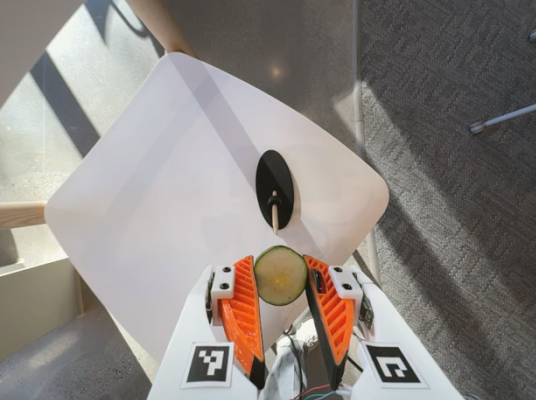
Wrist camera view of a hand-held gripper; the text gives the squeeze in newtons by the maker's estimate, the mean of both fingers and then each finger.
{"total": 8.4, "left": 8.1, "right": 8.7}